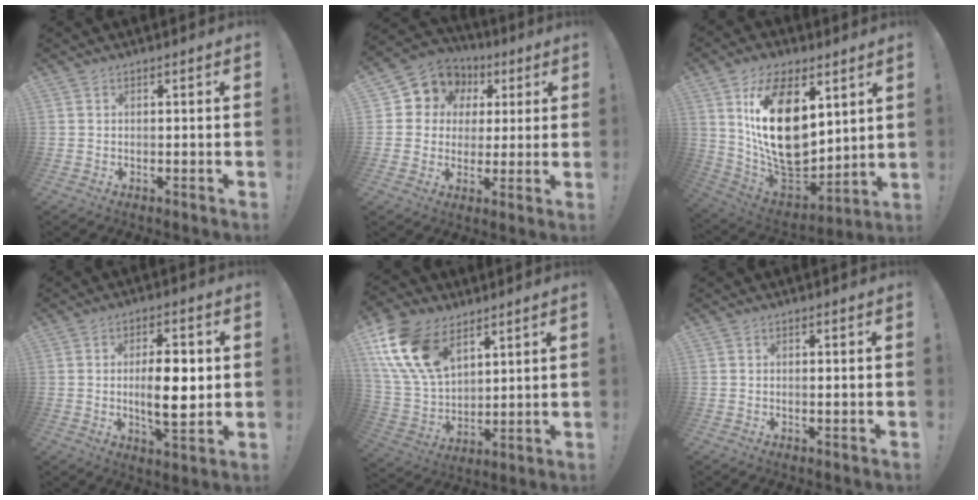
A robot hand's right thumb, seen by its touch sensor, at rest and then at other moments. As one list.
[{"total": 9.4, "force": [3.3, 8.4, 2.6], "torque": [-0.034, -0.023, 0.069]}, {"total": 23.8, "force": [6.4, 14.7, 17.6], "torque": [-0.333, -0.049, 0.118]}, {"total": 11.3, "force": [0.2, 4.1, 10.6], "torque": [-0.173, -0.008, -0.004]}, {"total": 18.5, "force": [9.8, 11.4, 10.8], "torque": [-0.228, -0.047, 0.185]}, {"total": 0.6, "force": [0.2, -0.1, 0.5], "torque": [-0.003, -0.005, 0.002]}]